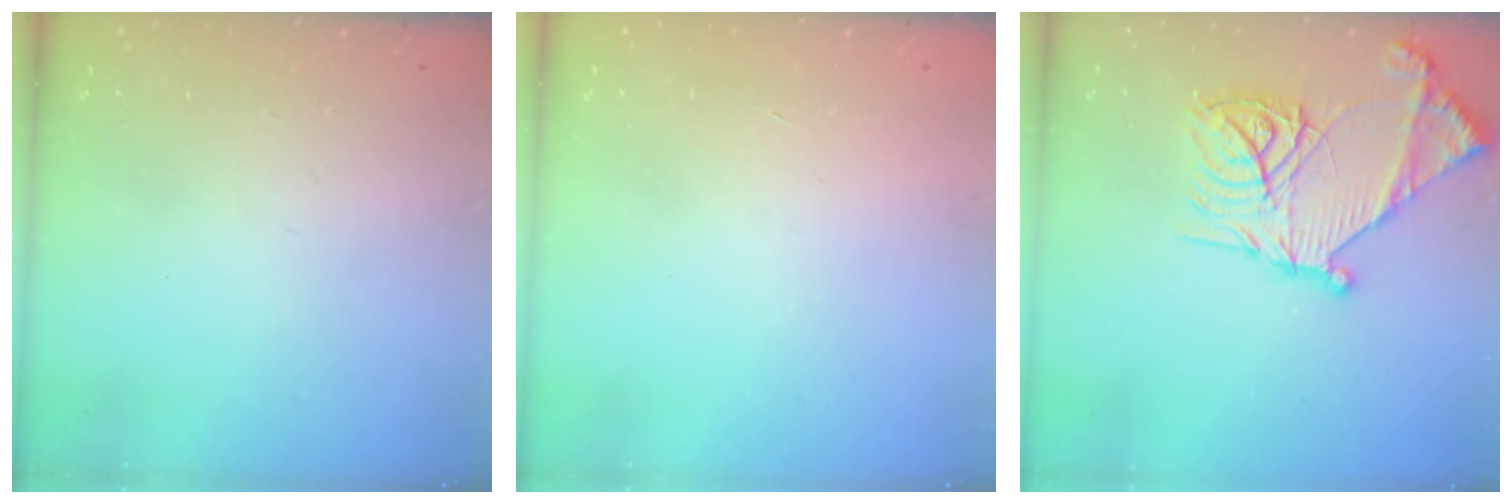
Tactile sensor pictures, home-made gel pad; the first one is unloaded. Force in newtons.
{"total": 1.6, "press": 1.6, "slide": 0.1}
{"total": 22.5, "press": 22.4, "slide": 2.2}